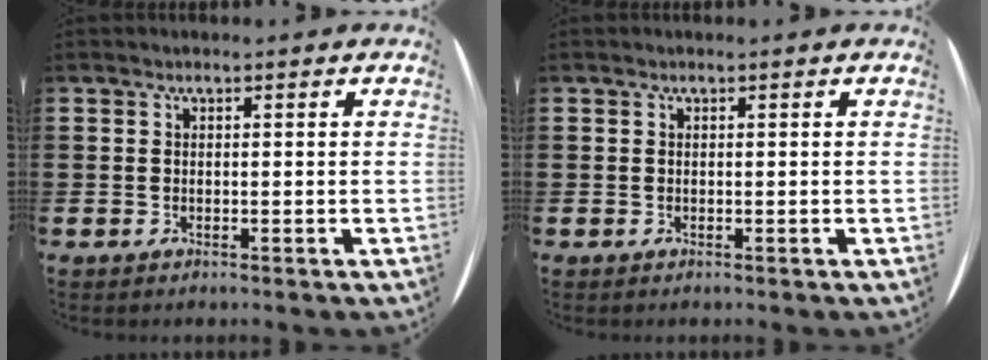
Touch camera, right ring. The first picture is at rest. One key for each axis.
{"total": 0.0}